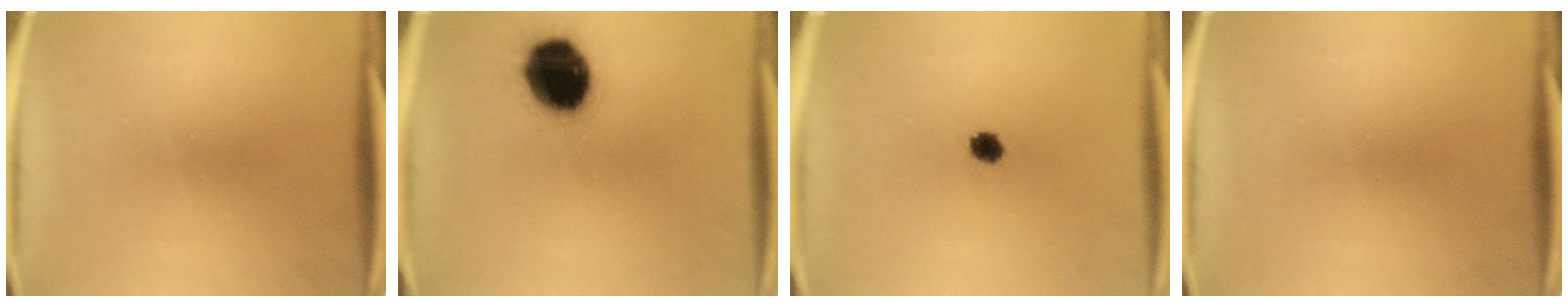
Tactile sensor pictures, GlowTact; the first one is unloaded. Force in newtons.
{"total": 18.4}
{"total": 3.0}
{"total": 0.0}